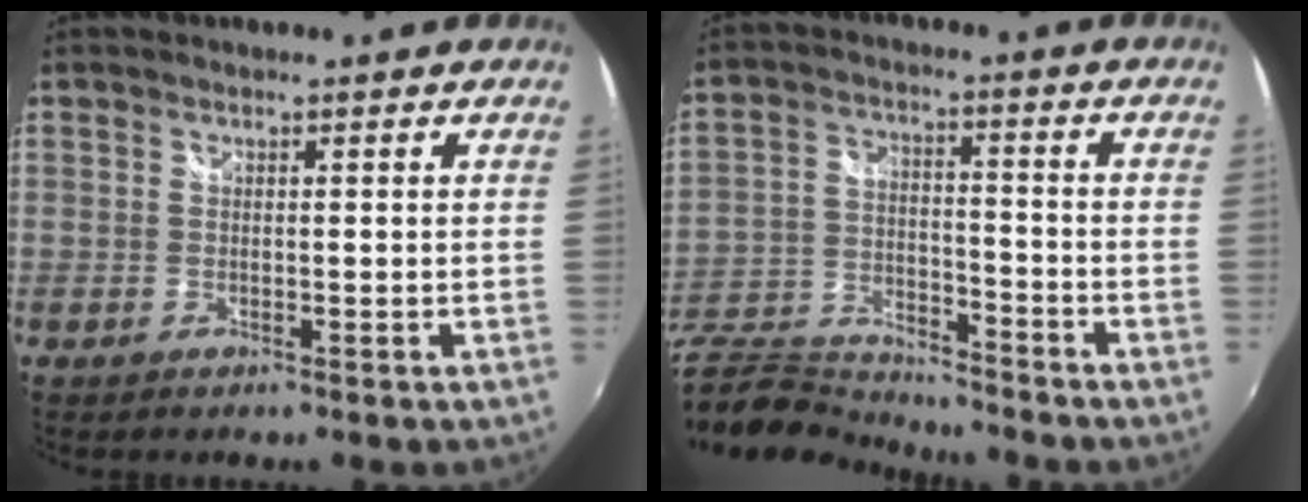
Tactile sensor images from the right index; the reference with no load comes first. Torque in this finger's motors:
{"motor_torque": [-2.14, 0.00, -1.05, -0.21]}